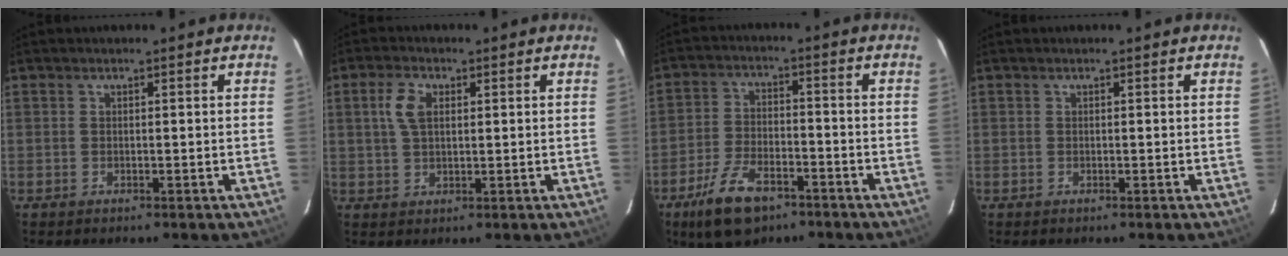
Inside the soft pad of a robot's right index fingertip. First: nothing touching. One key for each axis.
{"total": 4.8, "fx": 1.3, "fy": 2.8, "fz": 3.6, "tx": -0.072, "ty": 0.010, "tz": 0.027}
{"total": 11.0, "fx": -7.1, "fy": 5.1, "fz": 6.7, "tx": -0.156, "ty": -0.010, "tz": -0.128}
{"total": 0.0}